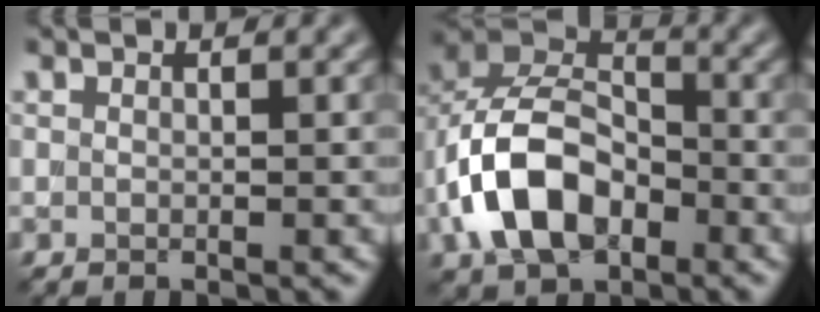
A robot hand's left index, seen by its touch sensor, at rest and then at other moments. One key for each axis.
{"total": 9.5, "fx": -3.0, "fy": 6.2, "fz": 6.5, "tx": -0.133, "ty": 0.013, "tz": -0.067}